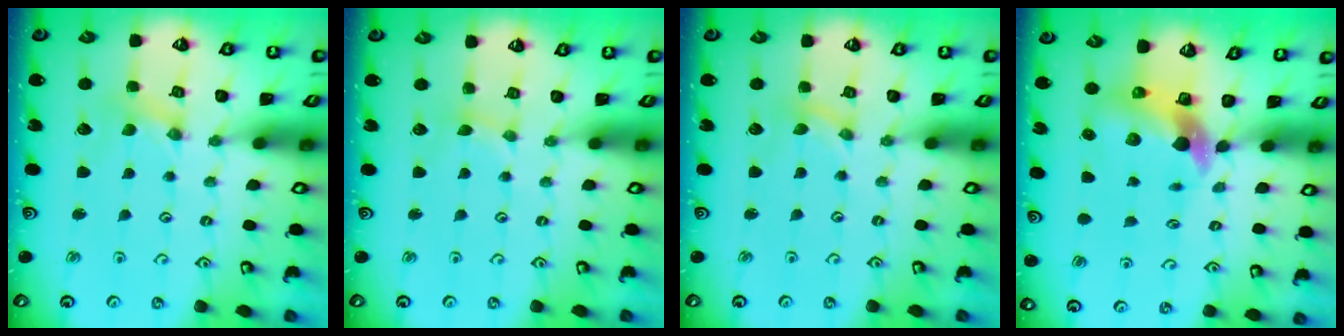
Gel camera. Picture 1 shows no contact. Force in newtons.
{"total": 1.3, "press": 1.2, "slide": 0.2}
{"total": 0.0}
{"total": 6.4, "press": 6.3, "slide": 1.2}